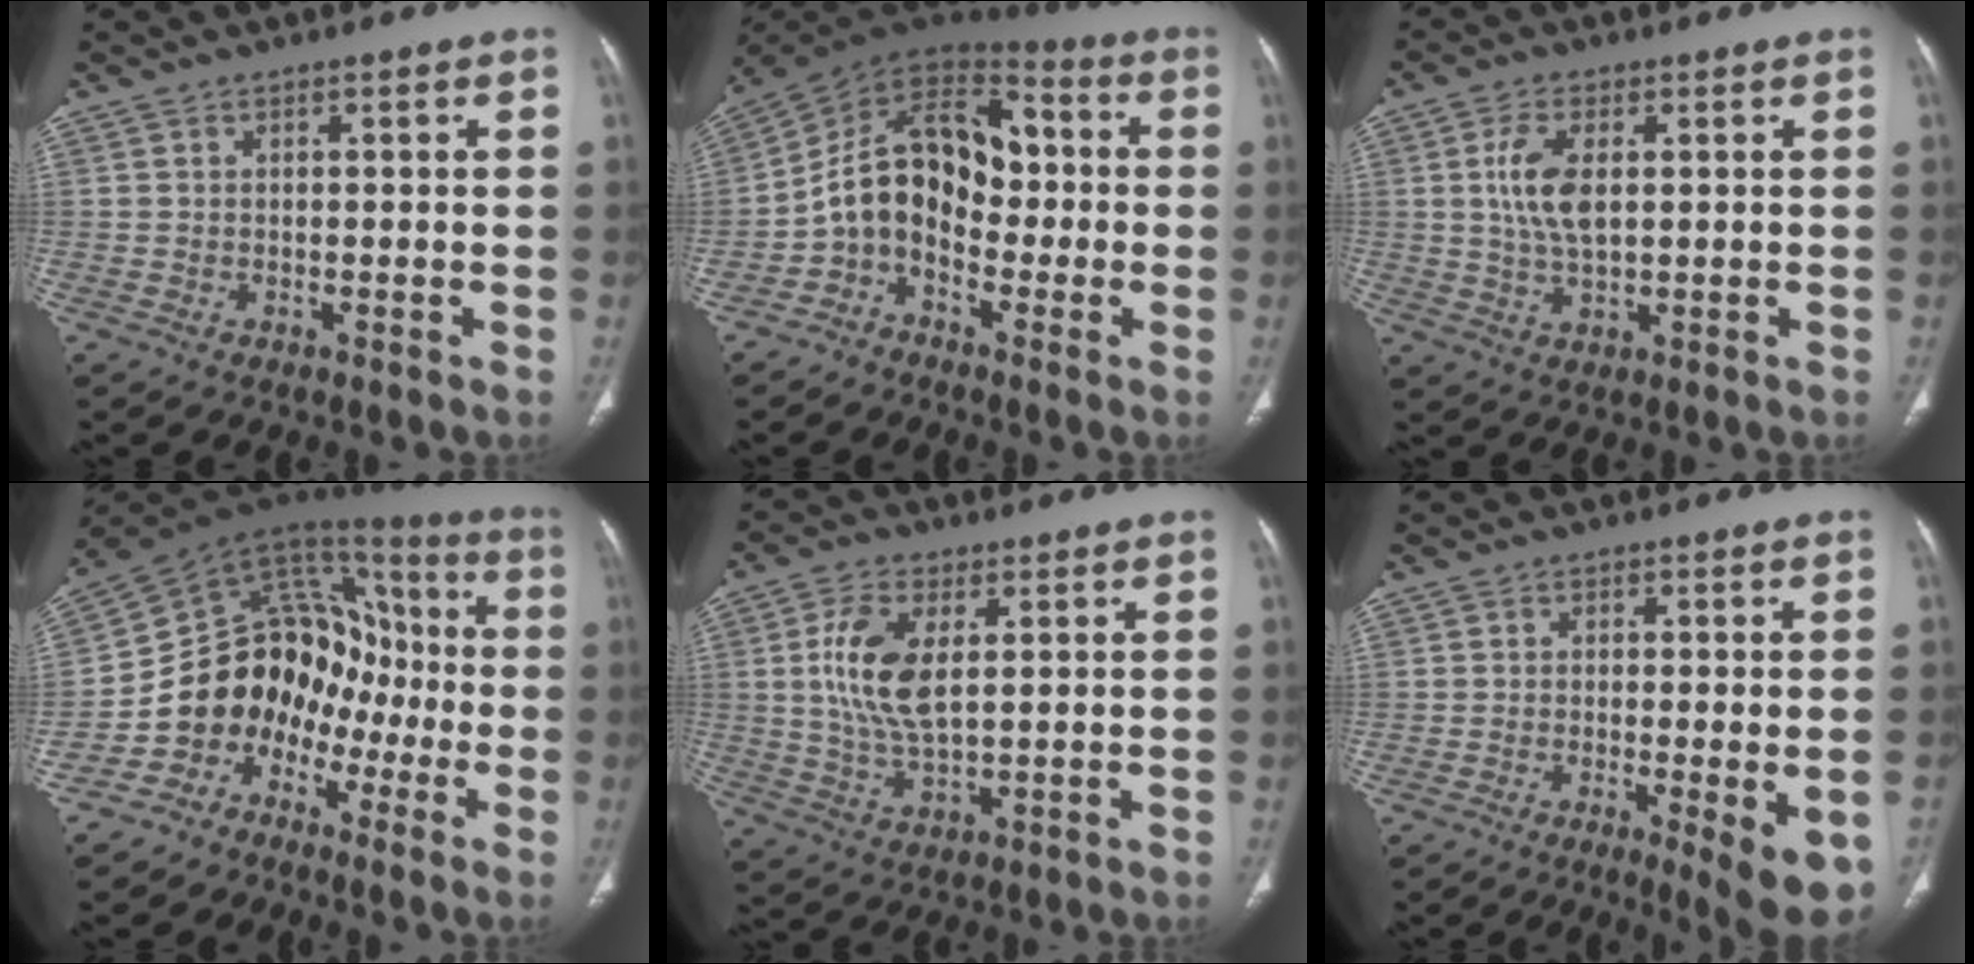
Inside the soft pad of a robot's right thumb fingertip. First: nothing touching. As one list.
[{"total": 13.9, "force": [-2.5, 9.6, 9.7], "torque": [-0.139, 0.066, -0.058]}, {"total": 7.3, "force": [1.3, 3.6, 6.3], "torque": [-0.130, -0.005, 0.025]}, {"total": 16.0, "force": [-6.4, 12.4, 7.9], "torque": [-0.071, 0.115, -0.120]}, {"total": 10.2, "force": [2.1, 4.9, 8.7], "torque": [-0.178, -0.009, 0.042]}, {"total": 9.0, "force": [-3.2, 2.0, 8.1], "torque": [-0.105, -0.019, -0.045]}]